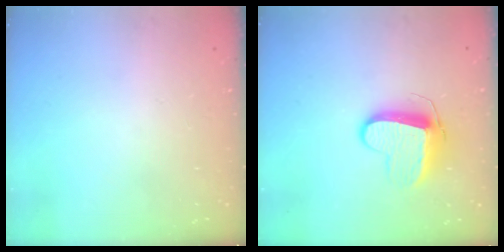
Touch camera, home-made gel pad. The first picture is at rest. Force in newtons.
{"total": 9.5, "press": 9.5, "slide": 0.2}